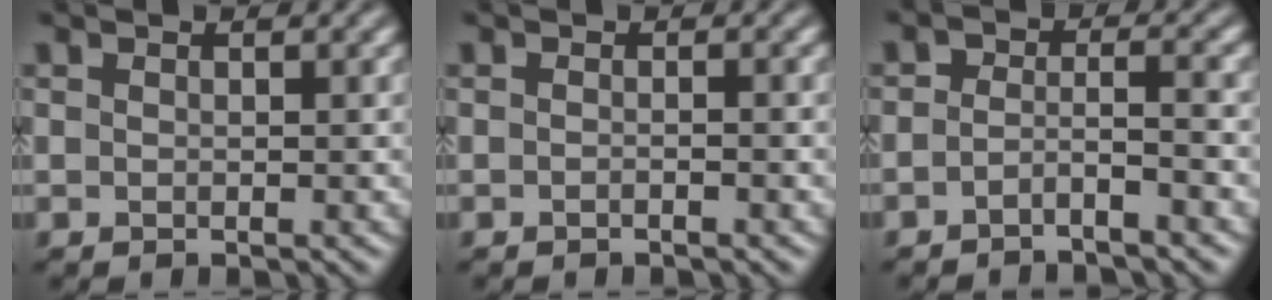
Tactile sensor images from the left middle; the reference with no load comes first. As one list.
[{"total": 0.7, "force": [-0.7, 0.0, 0.1], "torque": [0.001, -0.001, -0.017]}, {"total": 2.1, "force": [-1.8, 0.2, 1.0], "torque": [-0.016, 0.008, -0.040]}]